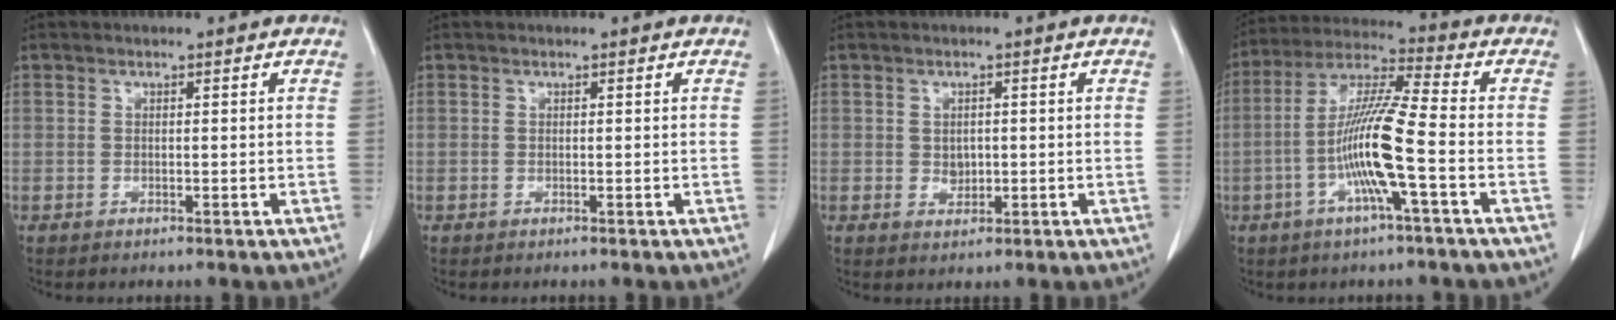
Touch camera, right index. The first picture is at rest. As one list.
[{"total": 0.0}, {"total": 2.0, "force": [0.1, 1.6, 1.2], "torque": [-0.017, 0.002, 0.009]}, {"total": 11.9, "force": [-3.1, -0.2, 11.5], "torque": [-0.228, 0.005, -0.067]}]